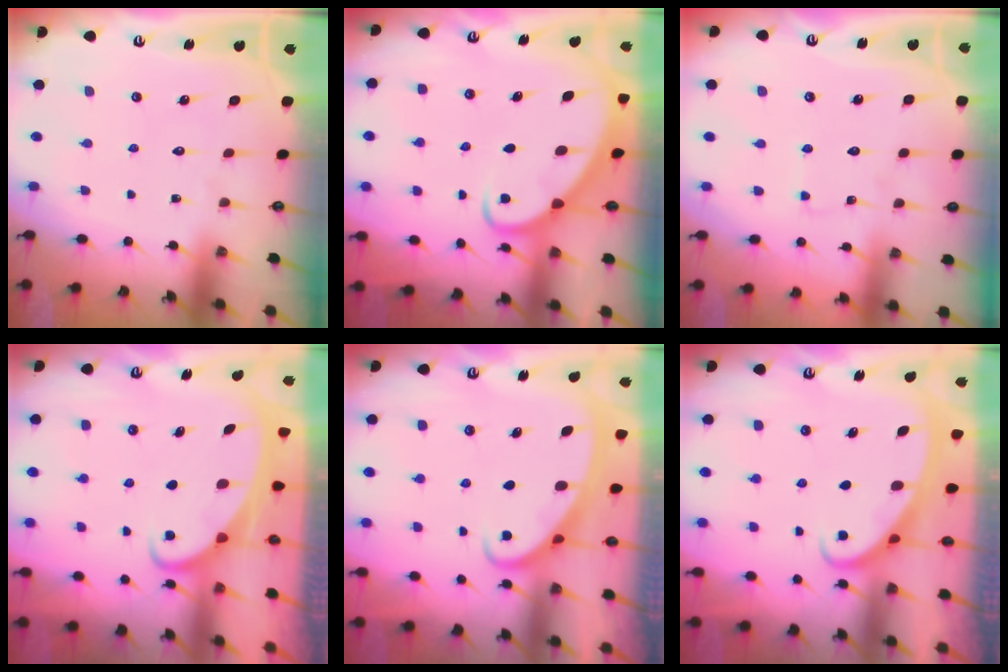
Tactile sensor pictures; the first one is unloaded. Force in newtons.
{"total": 3.3, "press": 3.3, "slide": 0.5}
{"total": 2.5, "press": 2.5, "slide": 0.3}
{"total": 2.2, "press": 2.2, "slide": 0.3}
{"total": 2.4, "press": 2.4, "slide": 0.4}
{"total": 2.6, "press": 2.6, "slide": 0.4}